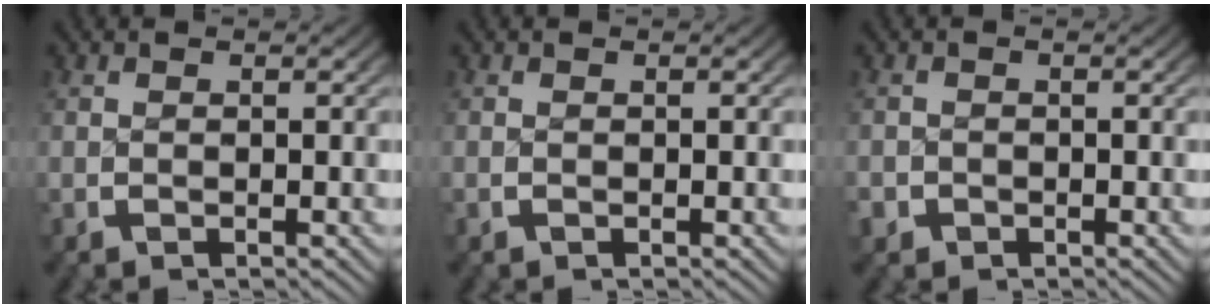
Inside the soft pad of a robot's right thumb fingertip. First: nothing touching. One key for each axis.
{"total": 0.0}
{"total": 1.6, "fx": -1.0, "fy": 1.3, "fz": 0.1, "tx": -0.008, "ty": -0.009, "tz": -0.016}